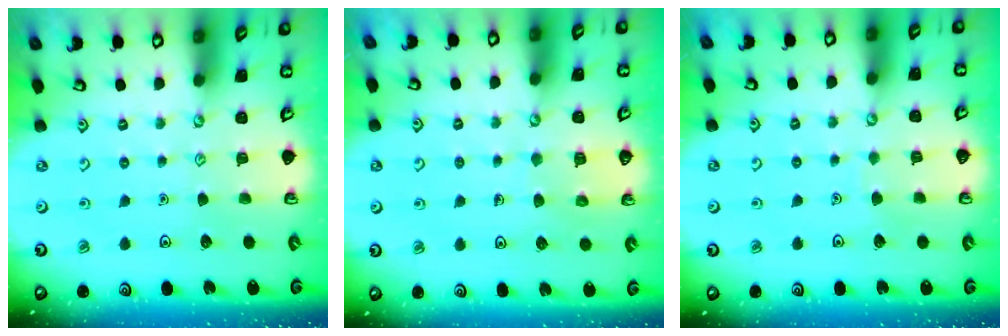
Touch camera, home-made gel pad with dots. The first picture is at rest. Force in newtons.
{"total": 5.6, "press": 5.6, "slide": 0.4}
{"total": 2.5, "press": 2.5, "slide": 0.2}